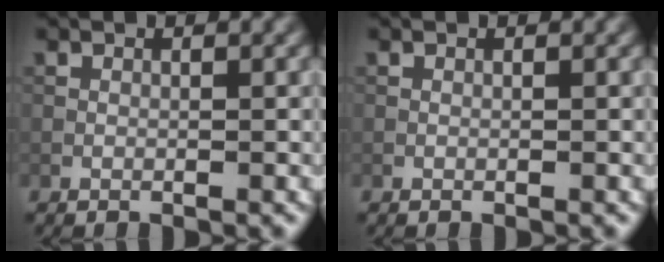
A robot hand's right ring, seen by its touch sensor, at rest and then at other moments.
{"total": 0.0}